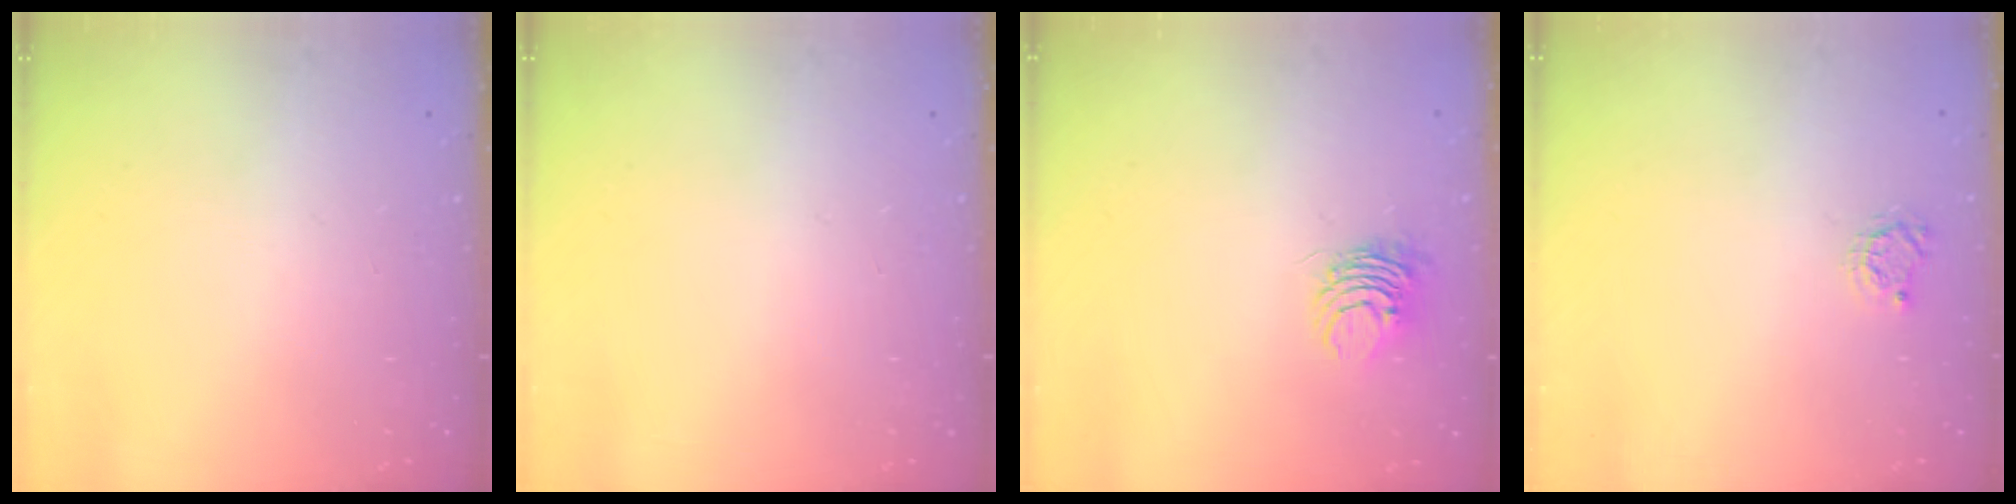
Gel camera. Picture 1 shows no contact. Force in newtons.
{"total": 0.0}
{"total": 5.9, "press": 5.9, "slide": 0.2}
{"total": 2.9, "press": 2.9, "slide": 0.4}